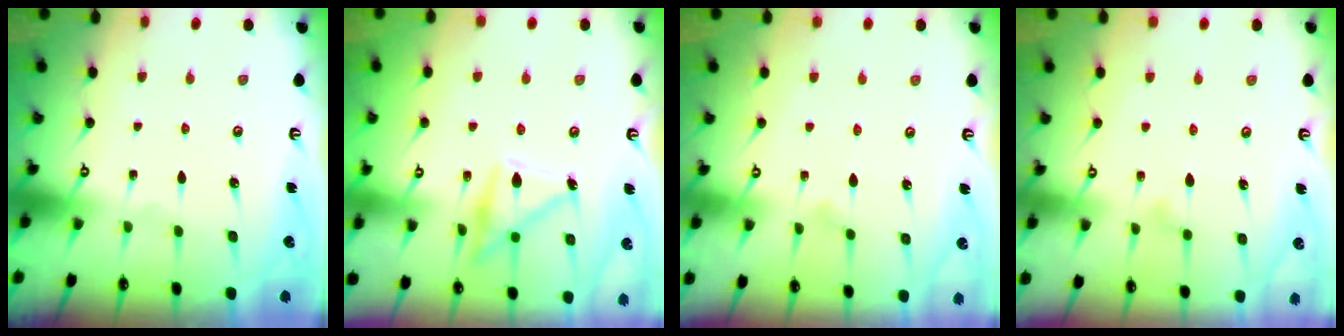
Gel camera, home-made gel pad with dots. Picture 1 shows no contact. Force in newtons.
{"total": 15.4, "press": 15.4, "slide": 0.7}
{"total": 6.2, "press": 6.2, "slide": 0.3}
{"total": 7.7, "press": 7.7, "slide": 0.3}